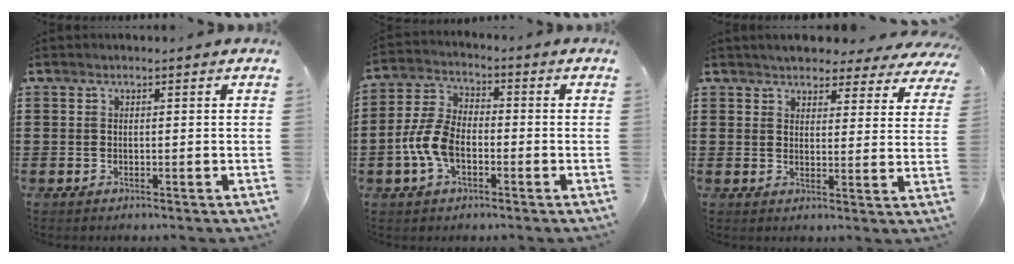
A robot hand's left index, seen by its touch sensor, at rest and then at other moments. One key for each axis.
{"total": 7.0, "fx": -2.3, "fy": 4.1, "fz": 5.2, "tx": -0.138, "ty": -0.001, "tz": -0.053}
{"total": 3.9, "fx": 3.8, "fy": 0.6, "fz": 0.2, "tx": -0.014, "ty": -0.019, "tz": 0.065}